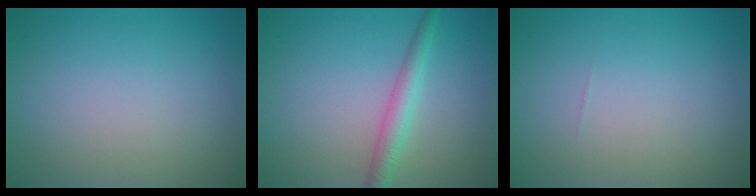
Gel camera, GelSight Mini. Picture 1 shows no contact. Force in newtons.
{"total": 2.6, "press": 2.6, "slide": 0.1}
{"total": 0.0}